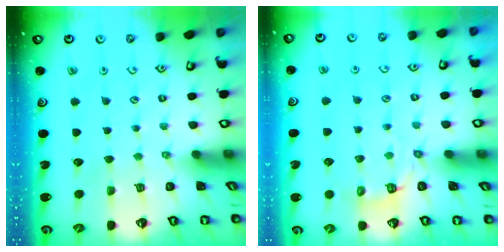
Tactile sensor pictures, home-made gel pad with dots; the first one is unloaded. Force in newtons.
{"total": 4.1, "press": 3.5, "slide": 2.1}